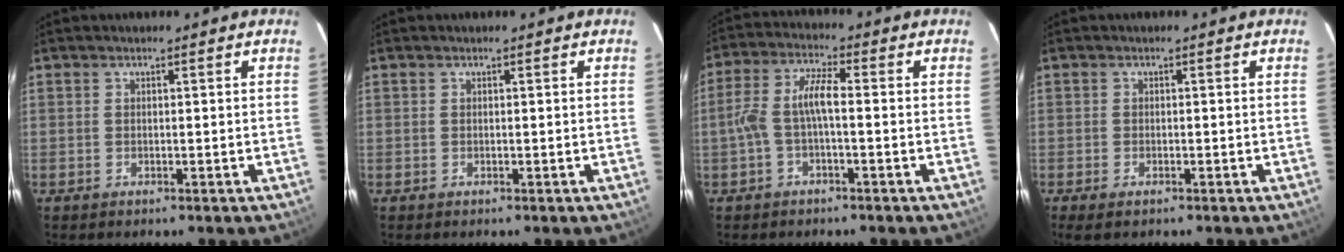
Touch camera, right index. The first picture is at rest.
{"total": 0.0}
{"total": 5.8, "force": [-1.3, 1.4, 5.5], "torque": [-0.120, 0.016, -0.023]}
{"total": 2.6, "force": [-1.9, 0.9, 1.5], "torque": [-0.036, -0.011, -0.035]}